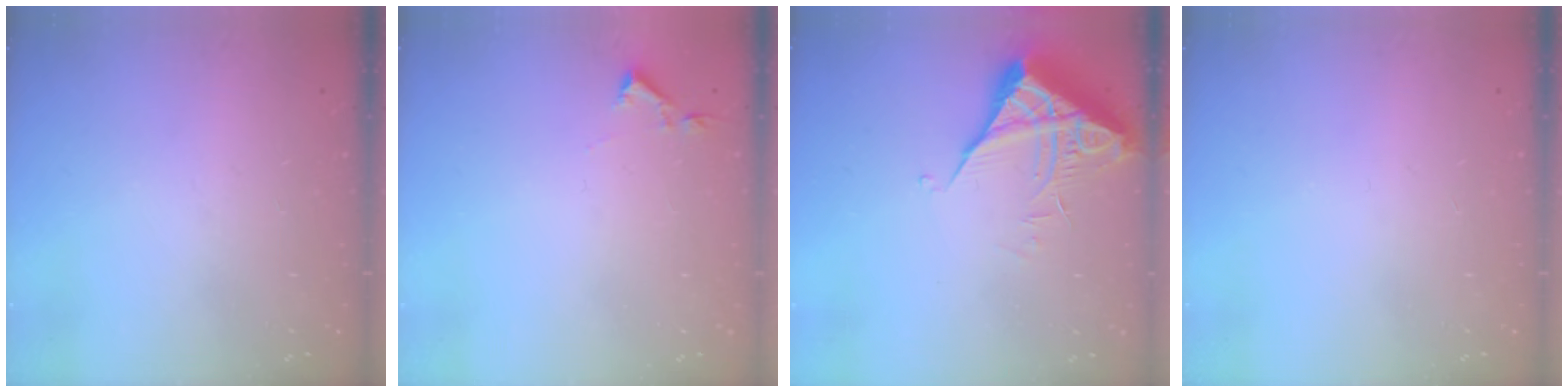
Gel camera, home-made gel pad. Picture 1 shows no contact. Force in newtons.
{"total": 2.9, "press": 2.9, "slide": 0.5}
{"total": 6.0, "press": 6.0, "slide": 0.2}
{"total": 0.0}